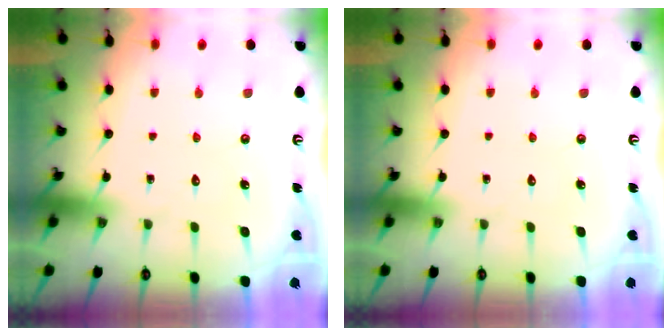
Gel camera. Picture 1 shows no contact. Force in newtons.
{"total": 0.0}